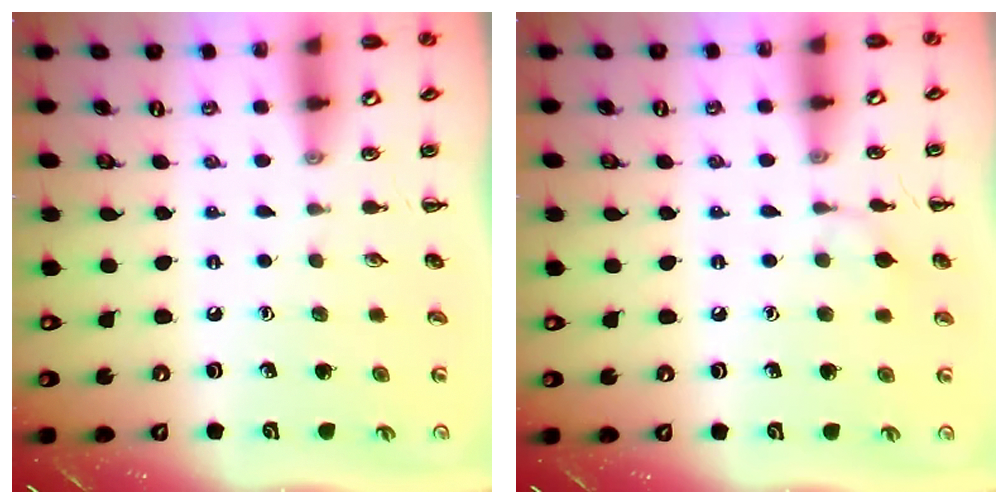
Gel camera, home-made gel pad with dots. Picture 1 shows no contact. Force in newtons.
{"total": 5.8, "press": 5.5, "slide": 1.8}